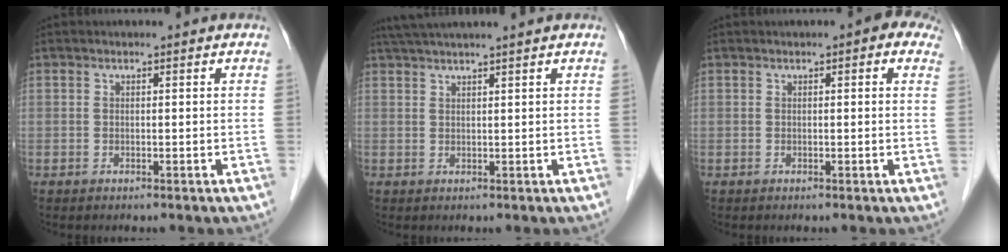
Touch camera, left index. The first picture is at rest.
{"total": 6.4, "force": [5.4, -1.2, 3.3], "torque": [-0.050, 0.033, 0.088]}
{"total": 3.3, "force": [1.7, 1.2, 2.6], "torque": [-0.024, 0.016, 0.012]}